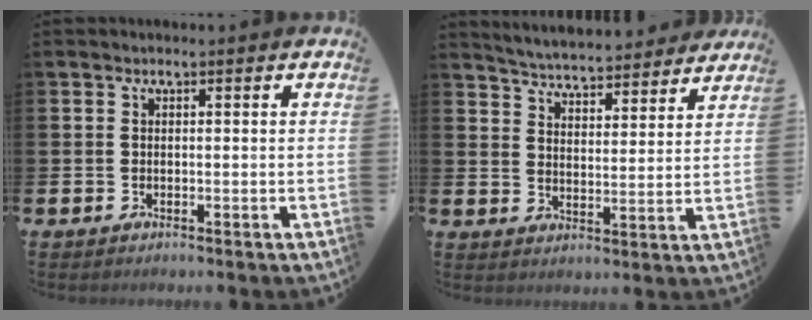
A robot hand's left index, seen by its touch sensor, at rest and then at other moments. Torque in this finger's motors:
{"motor_torque": [1.07, -1.07, 0.29, 0.05]}